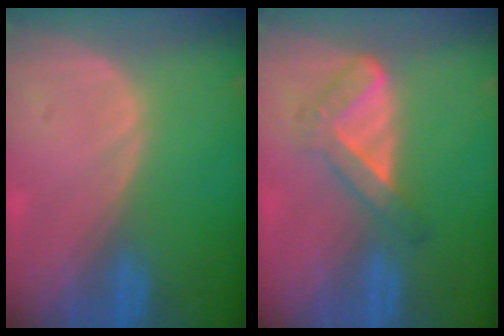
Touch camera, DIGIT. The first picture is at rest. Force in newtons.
{"total": 5.6, "press": 4.7, "slide": 3.0}